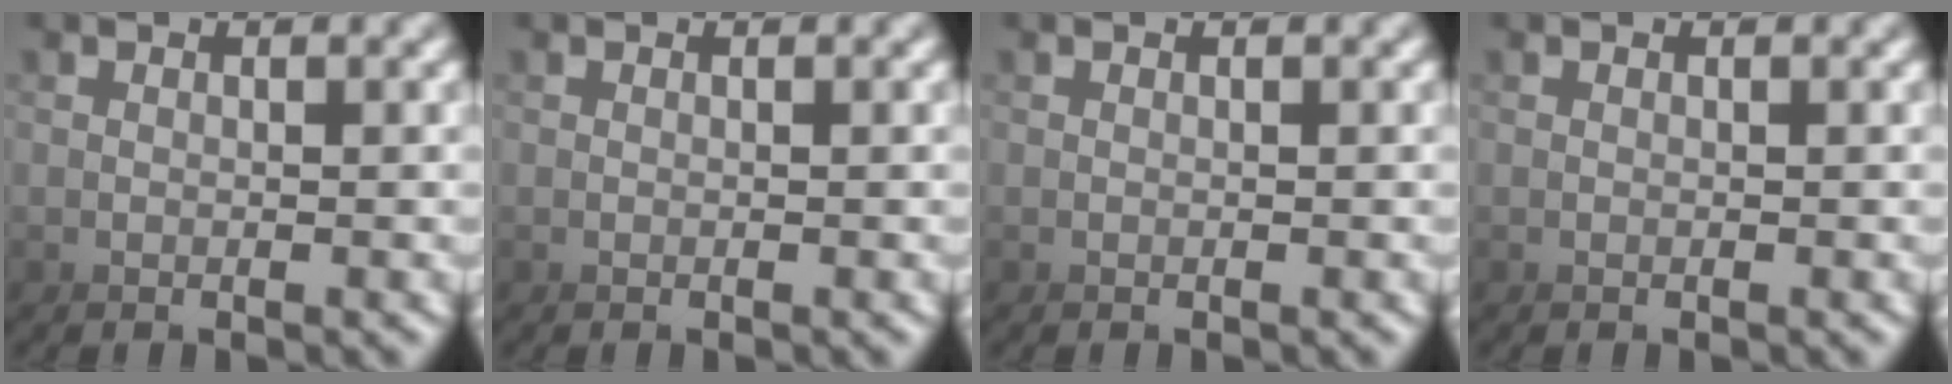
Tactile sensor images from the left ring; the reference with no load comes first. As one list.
[{"total": 0.0}, {"total": 0.0}, {"total": 0.0}]